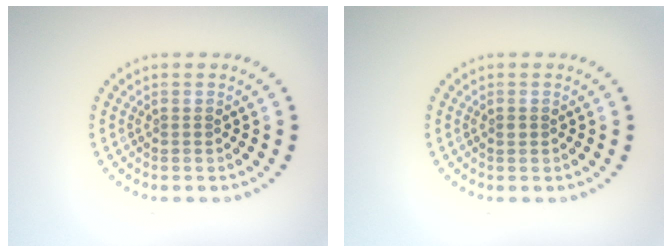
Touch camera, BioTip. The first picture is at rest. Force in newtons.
{"total": 0.6, "press": 0.6, "slide": 0.1}